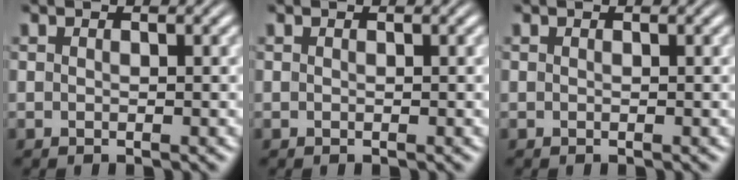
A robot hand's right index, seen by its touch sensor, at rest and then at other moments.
{"total": 0.0}
{"total": 0.0}